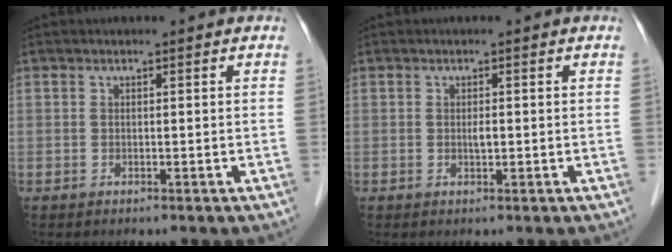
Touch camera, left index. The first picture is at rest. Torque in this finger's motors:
{"motor_torque": [-0.14, 0.17, -0.04, 0.00]}